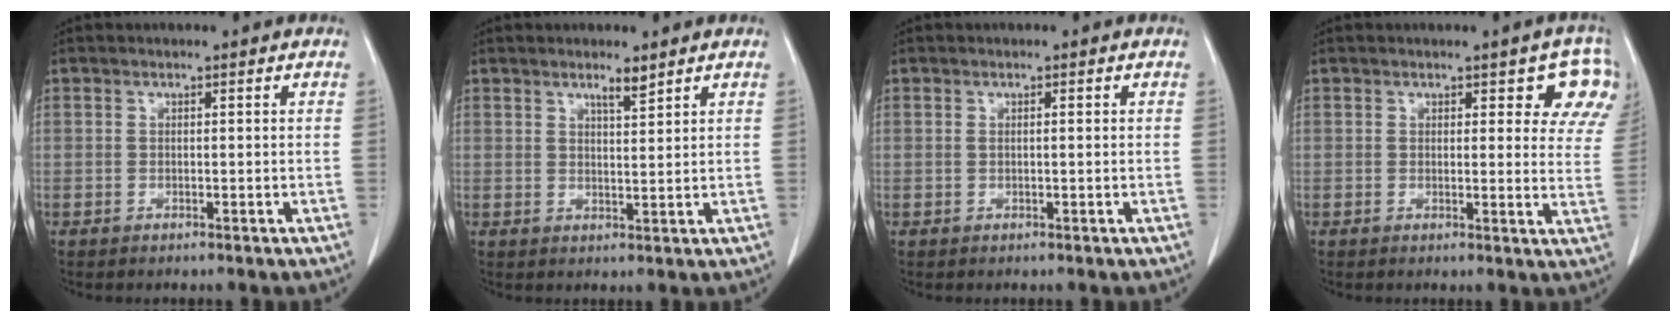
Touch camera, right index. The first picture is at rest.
{"total": 2.3, "force": [1.8, 0.1, 1.4], "torque": [-0.029, -0.003, 0.033]}
{"total": 0.7, "force": [0.2, 0.1, 0.6], "torque": [-0.008, 0.002, 0.007]}
{"total": 7.1, "force": [4.5, 2.9, 4.6], "torque": [-0.028, -0.011, 0.032]}